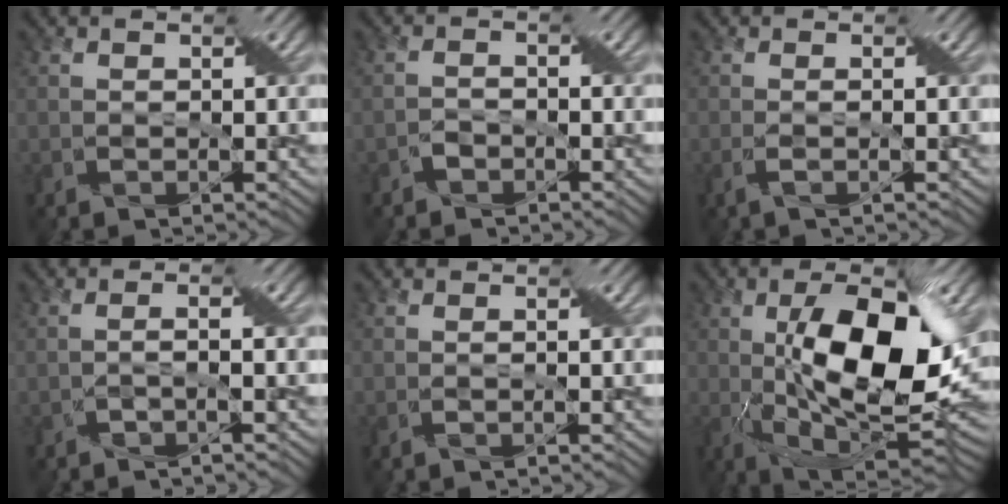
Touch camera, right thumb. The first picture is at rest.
{"total": 1.4, "force": [-1.1, 0.6, 0.5], "torque": [-0.011, 0.008, -0.024]}
{"total": 1.7, "force": [-0.4, 0.1, 1.6], "torque": [-0.035, 0.006, -0.011]}
{"total": 1.5, "force": [-0.7, 0.0, 1.4], "torque": [-0.028, 0.009, -0.017]}
{"total": 0.7, "force": [-0.1, -0.1, 0.7], "torque": [-0.016, 0.003, -0.003]}
{"total": 16.0, "force": [1.2, 7.0, 14.3], "torque": [-0.224, -0.002, 0.017]}